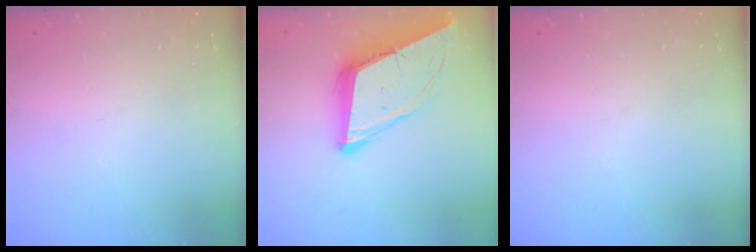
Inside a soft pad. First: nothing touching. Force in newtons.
{"total": 15.3, "press": 14.8, "slide": 4.1}
{"total": 0.0}